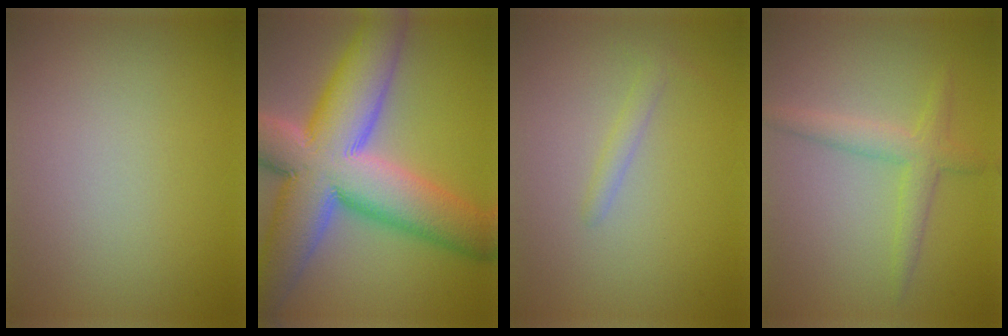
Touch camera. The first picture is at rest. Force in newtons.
{"total": 15.0, "press": 14.9, "slide": 1.2}
{"total": 1.1, "press": 1.1, "slide": 0.1}
{"total": 2.7, "press": 2.7, "slide": 0.2}